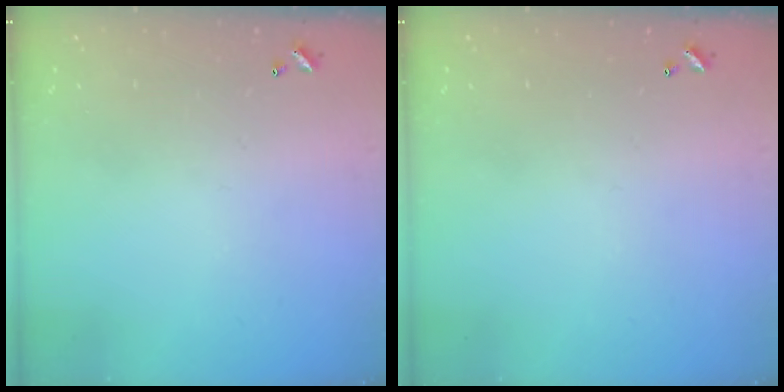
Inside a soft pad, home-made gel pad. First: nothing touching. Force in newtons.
{"total": 0.0}